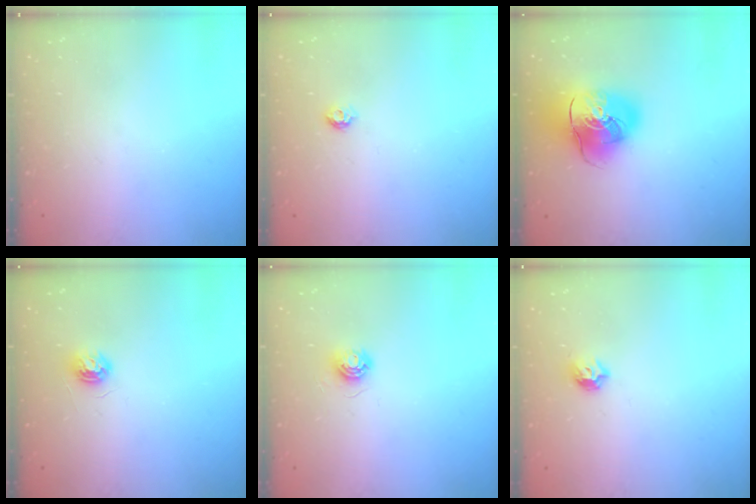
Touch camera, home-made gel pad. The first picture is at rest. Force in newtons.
{"total": 3.9, "press": 3.9, "slide": 0.5}
{"total": 18.6, "press": 18.3, "slide": 3.1}
{"total": 5.3, "press": 5.3, "slide": 0.6}
{"total": 5.6, "press": 5.6, "slide": 0.3}
{"total": 5.3, "press": 5.2, "slide": 1.2}